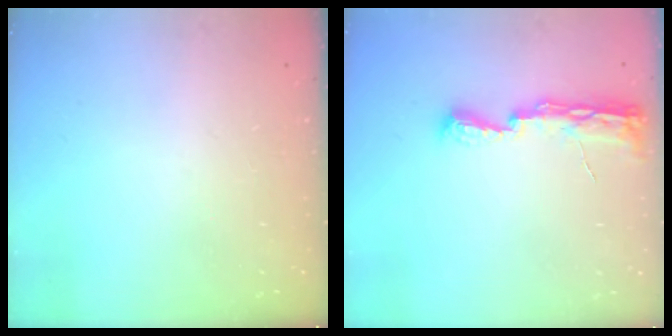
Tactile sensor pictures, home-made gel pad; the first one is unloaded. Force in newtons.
{"total": 8.5, "press": 8.5, "slide": 1.2}